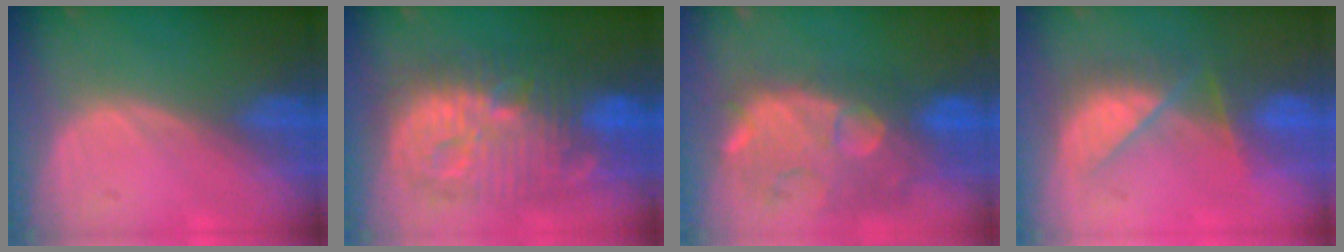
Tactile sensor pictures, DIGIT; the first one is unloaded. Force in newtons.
{"total": 13.5, "press": 13.5, "slide": 1.3}
{"total": 12.2, "press": 11.0, "slide": 5.2}
{"total": 7.1, "press": 6.9, "slide": 1.3}